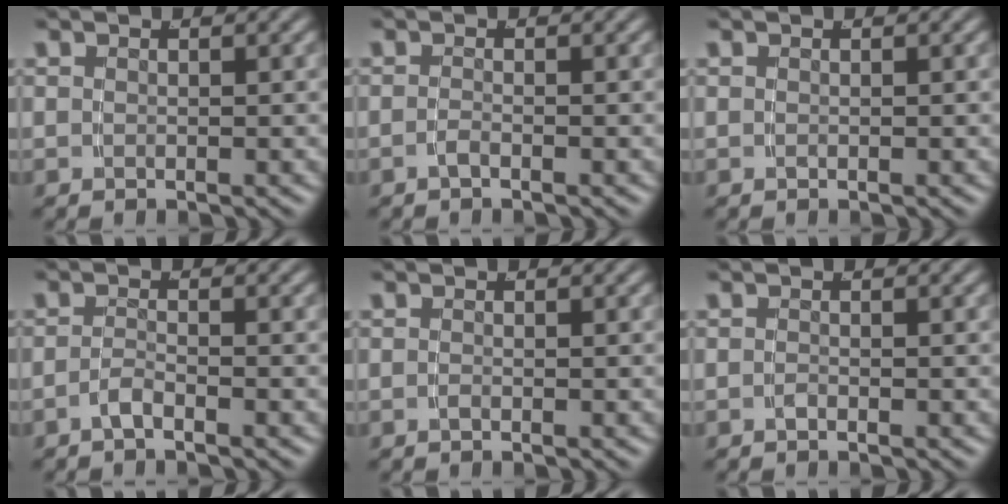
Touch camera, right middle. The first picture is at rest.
{"total": 1.1, "force": [-1.0, -0.5, 0.3], "torque": [-0.009, -0.003, -0.018]}
{"total": 0.0}
{"total": 1.7, "force": [-1.5, -0.4, 0.7], "torque": [-0.012, -0.003, -0.029]}
{"total": 0.5, "force": [-0.5, -0.2, 0.1], "torque": [-0.006, -0.002, -0.007]}
{"total": 0.7, "force": [-0.6, -0.4, 0.0], "torque": [-0.002, -0.003, -0.008]}